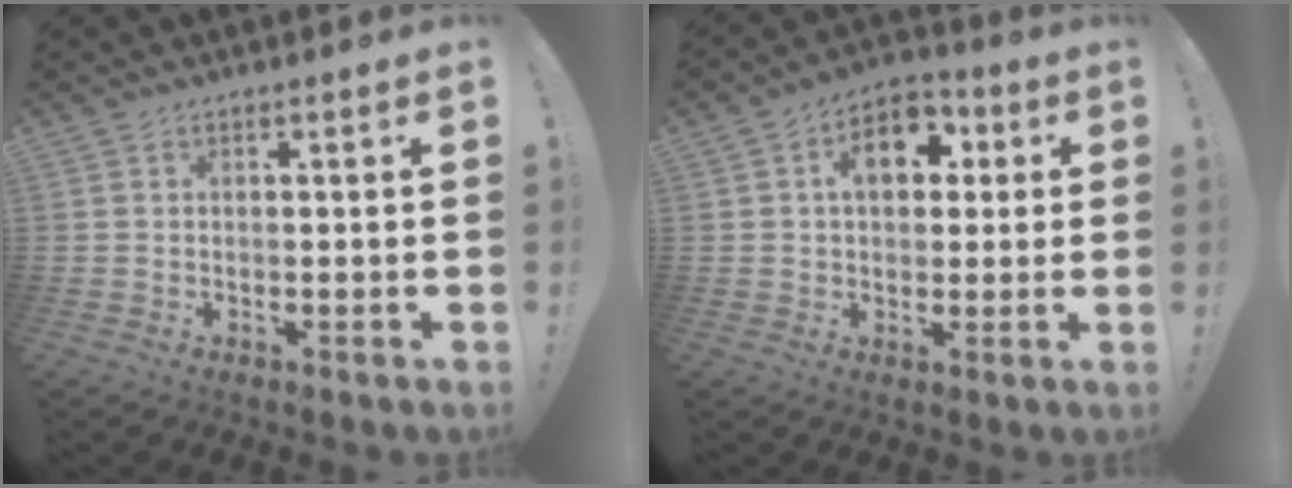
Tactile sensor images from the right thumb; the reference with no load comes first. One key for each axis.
{"total": 11.1, "fx": 2.6, "fy": 7.7, "fz": 7.5, "tx": -0.111, "ty": 0.010, "tz": 0.049}